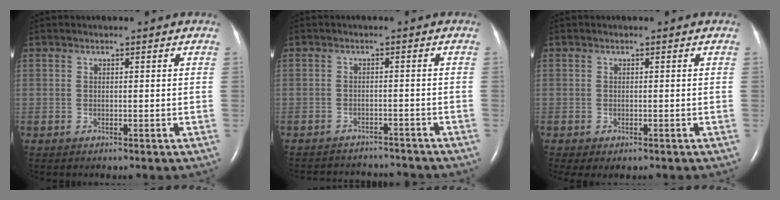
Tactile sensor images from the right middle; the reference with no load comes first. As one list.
[{"total": 10.1, "force": [-9.8, 2.0, 1.8], "torque": [-0.036, 0.007, -0.122]}, {"total": 2.2, "force": [-1.5, 1.0, 1.2], "torque": [-0.017, -0.005, -0.018]}]